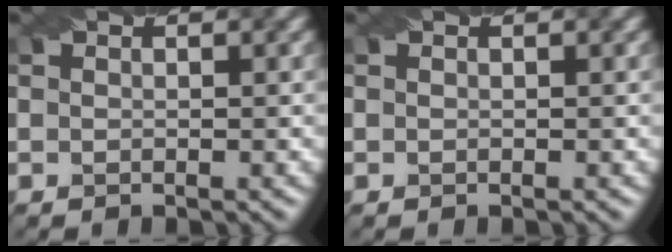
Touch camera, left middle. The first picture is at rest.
{"total": 0.0}